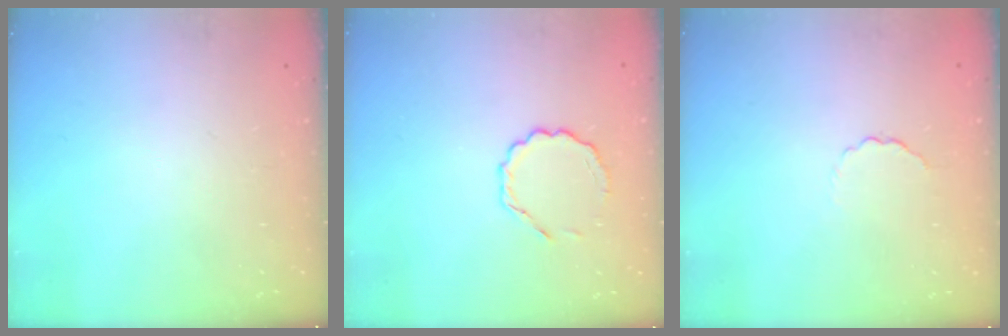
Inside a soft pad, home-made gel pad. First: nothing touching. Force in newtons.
{"total": 3.4, "press": 3.3, "slide": 1.0}
{"total": 2.6, "press": 2.4, "slide": 0.9}